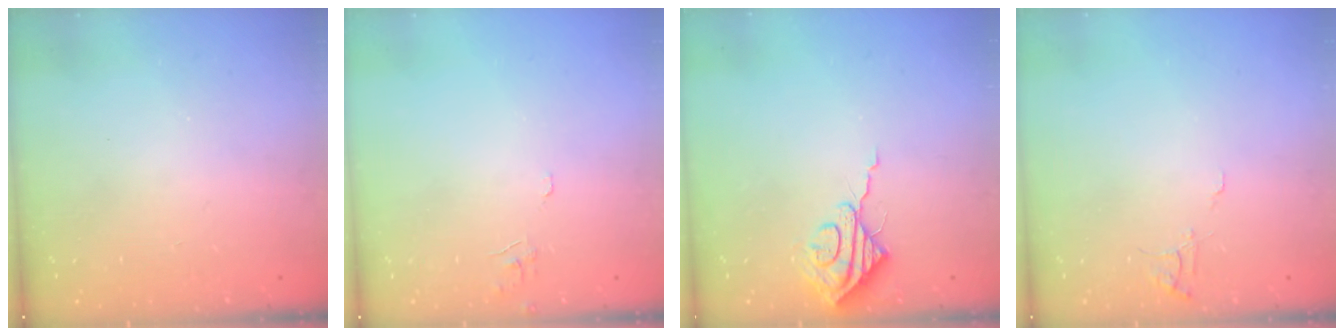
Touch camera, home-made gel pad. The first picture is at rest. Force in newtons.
{"total": 4.9, "press": 4.8, "slide": 0.4}
{"total": 8.7, "press": 8.7, "slide": 0.6}
{"total": 4.2, "press": 4.1, "slide": 0.4}